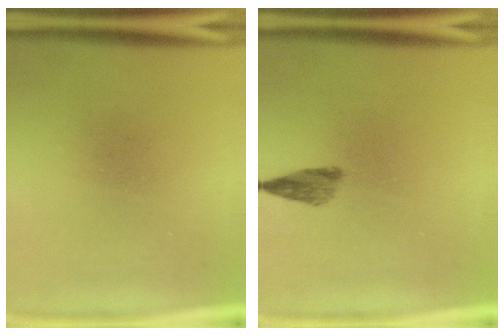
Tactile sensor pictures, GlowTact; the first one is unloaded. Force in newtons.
{"total": 2.1}